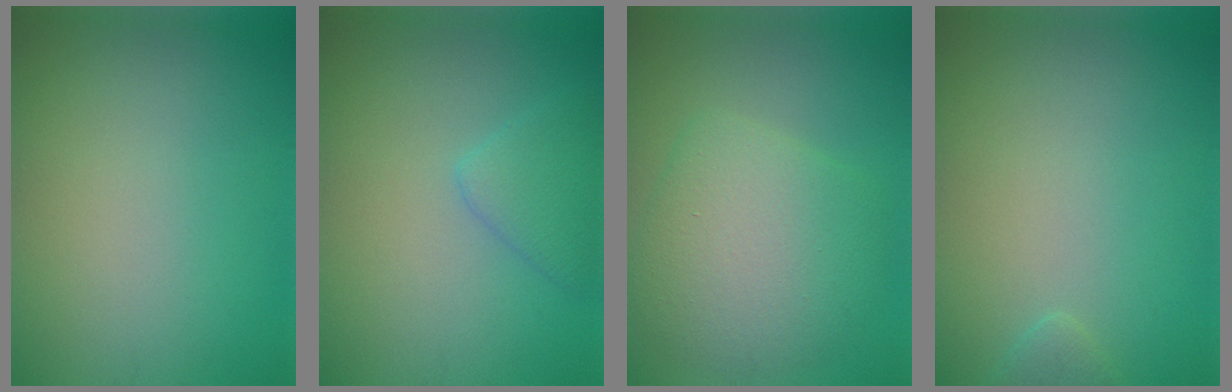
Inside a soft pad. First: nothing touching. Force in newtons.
{"total": 2.3, "press": 2.3, "slide": 0.2}
{"total": 6.1, "press": 6.1, "slide": 0.3}
{"total": 1.0, "press": 1.0, "slide": 0.1}